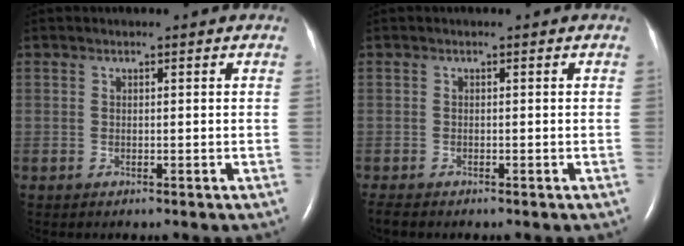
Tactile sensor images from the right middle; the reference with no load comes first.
{"total": 1.5, "force": [-1.3, 0.3, 0.7], "torque": [-0.019, -0.006, -0.020]}